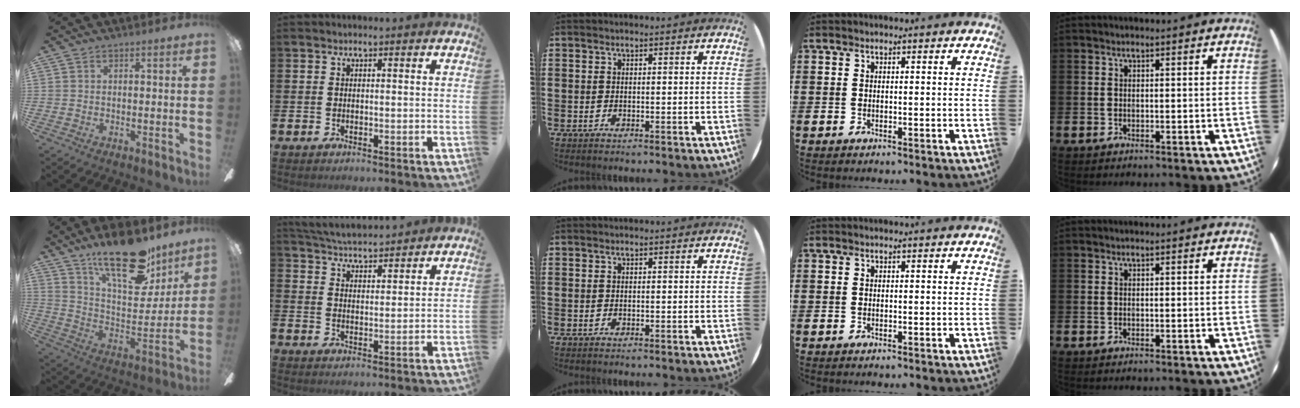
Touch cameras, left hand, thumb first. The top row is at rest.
{"thumb": {"total": 23.5, "force": [16.2, 9.6, 14.0], "torque": [-0.215, -0.100, 0.278]}, "index": {"total": 4.8, "force": [4.8, 0.3, 0.3], "torque": [-0.027, -0.030, 0.085]}}